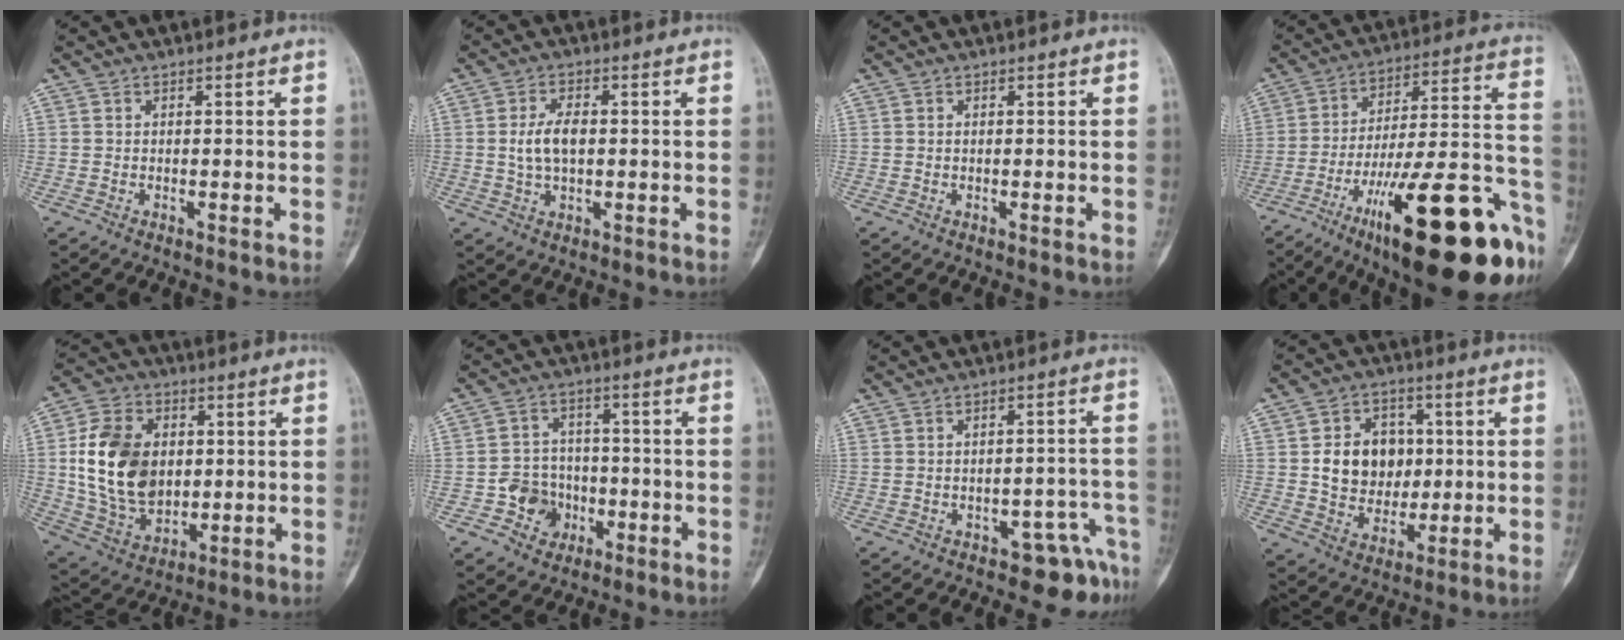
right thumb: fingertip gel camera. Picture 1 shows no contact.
{"total": 6.0, "force": [0.3, 3.1, 5.1], "torque": [-0.102, 0.005, 0.004]}
{"total": 0.0}
{"total": 29.3, "force": [-15.0, 7.6, 23.9], "torque": [-0.290, 0.071, -0.229]}
{"total": 18.1, "force": [1.7, 13.0, 12.5], "torque": [-0.198, -0.004, 0.042]}
{"total": 7.5, "force": [-2.8, 6.6, 2.0], "torque": [0.006, 0.026, -0.045]}
{"total": 6.0, "force": [-4.4, 2.9, 3.0], "torque": [-0.008, 0.045, -0.053]}
{"total": 12.1, "force": [1.3, 9.9, 6.8], "torque": [-0.067, 0.003, 0.029]}